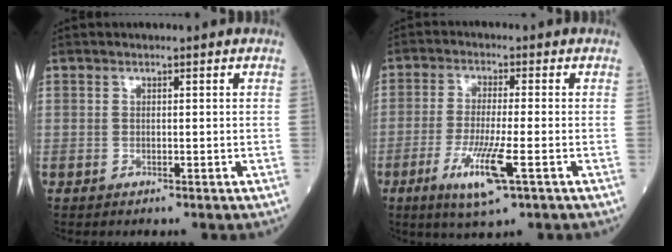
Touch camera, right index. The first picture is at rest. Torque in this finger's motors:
{"motor_torque": [0.26, -0.14, 0.15, 0.07]}